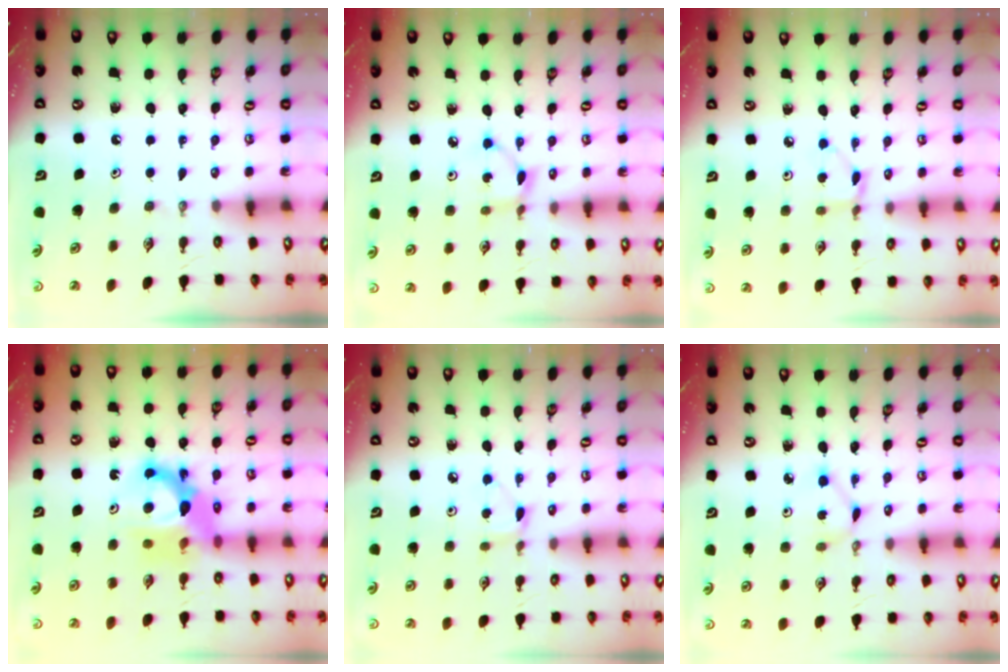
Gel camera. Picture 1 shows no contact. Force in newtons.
{"total": 2.9, "press": 2.9, "slide": 0.1}
{"total": 3.3, "press": 3.3, "slide": 0.4}
{"total": 11.3, "press": 11.0, "slide": 2.4}
{"total": 4.2, "press": 4.2, "slide": 0.6}
{"total": 2.3, "press": 2.3, "slide": 0.3}